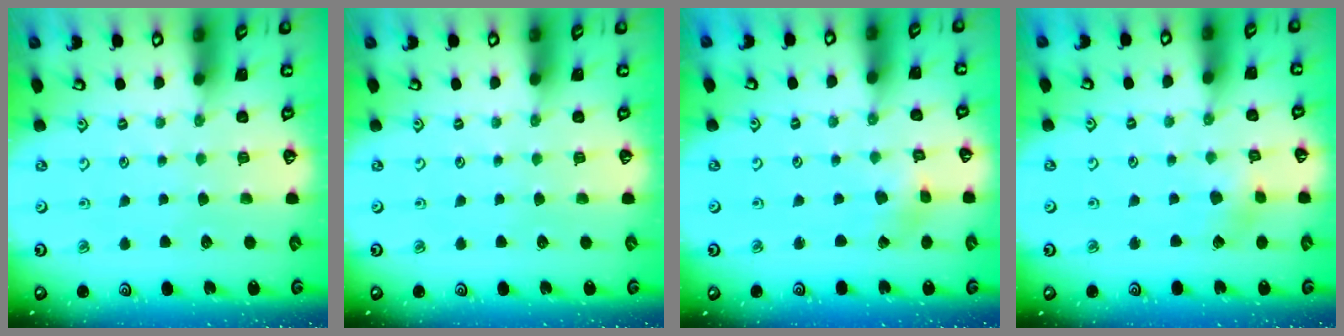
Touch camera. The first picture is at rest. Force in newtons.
{"total": 0.0}
{"total": 1.4, "press": 1.4, "slide": 0.1}
{"total": 4.1, "press": 4.0, "slide": 0.8}